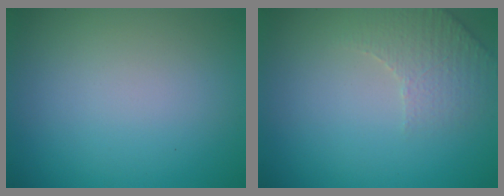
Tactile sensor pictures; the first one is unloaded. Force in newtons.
{"total": 2.8, "press": 2.7, "slide": 0.8}